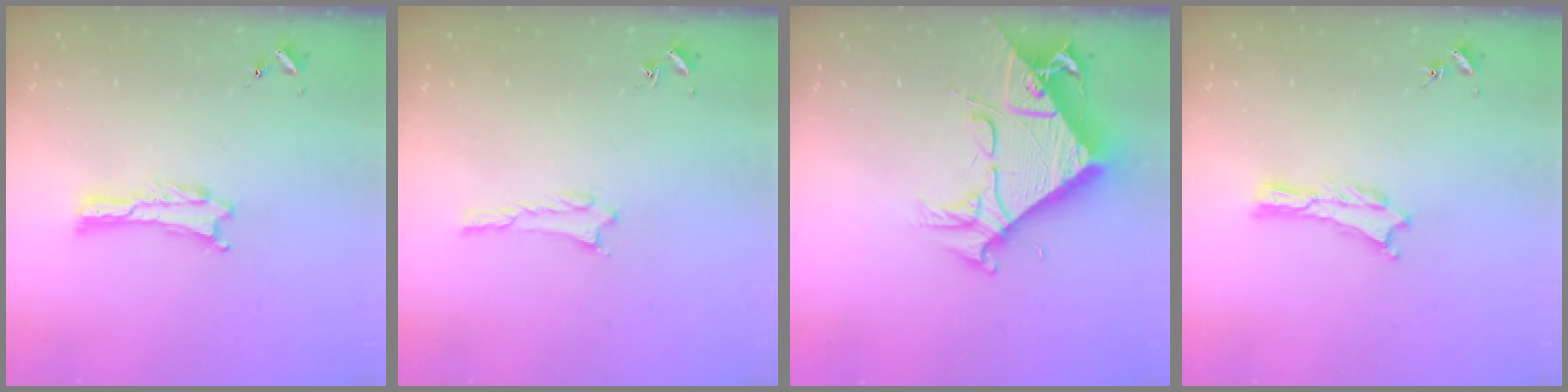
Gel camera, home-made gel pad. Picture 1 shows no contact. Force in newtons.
{"total": 1.4, "press": 1.4, "slide": 0.2}
{"total": 9.0, "press": 9.0, "slide": 0.9}
{"total": 0.0}